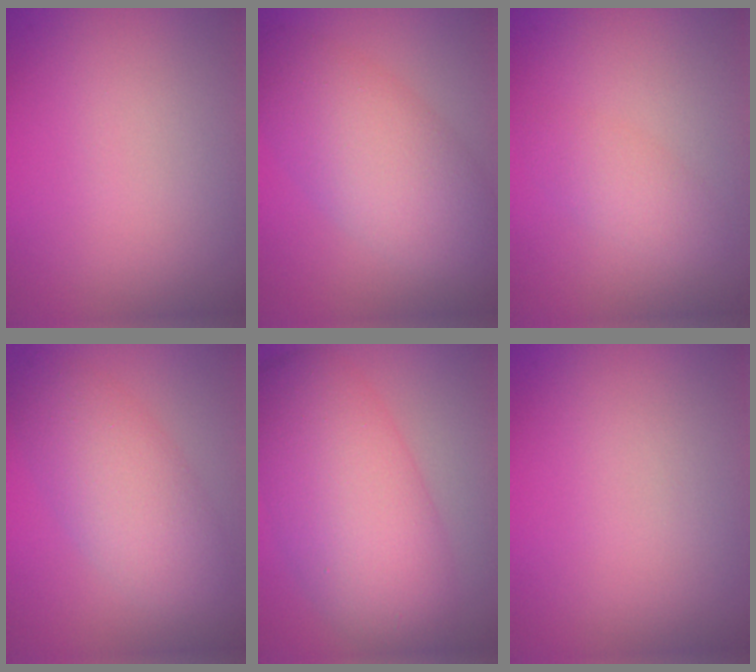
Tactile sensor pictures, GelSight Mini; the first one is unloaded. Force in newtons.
{"total": 6.6, "press": 6.6, "slide": 0.1}
{"total": 2.0, "press": 2.0, "slide": 0.2}
{"total": 5.3, "press": 5.3, "slide": 0.1}
{"total": 8.7, "press": 8.7, "slide": 0.2}
{"total": 0.0}